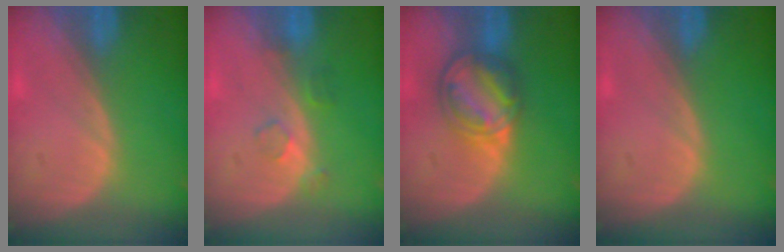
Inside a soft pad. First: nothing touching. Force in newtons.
{"total": 2.5, "press": 2.5, "slide": 0.3}
{"total": 7.7, "press": 6.8, "slide": 3.6}
{"total": 0.0}